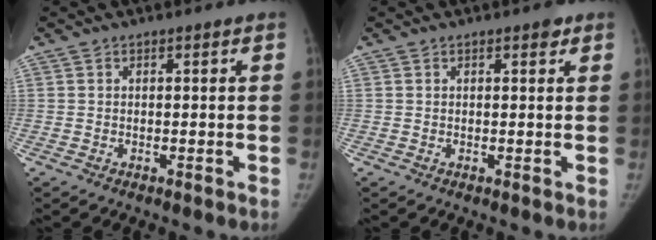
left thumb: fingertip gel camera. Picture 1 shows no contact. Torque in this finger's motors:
{"motor_torque": [0.20, 0.03, 0.32, -0.29, 0.09]}